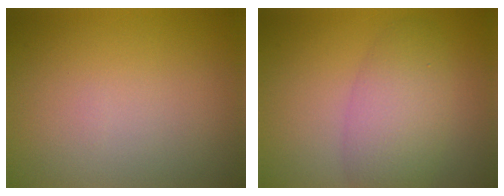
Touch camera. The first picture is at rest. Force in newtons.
{"total": 4.8, "press": 4.8, "slide": 0.2}